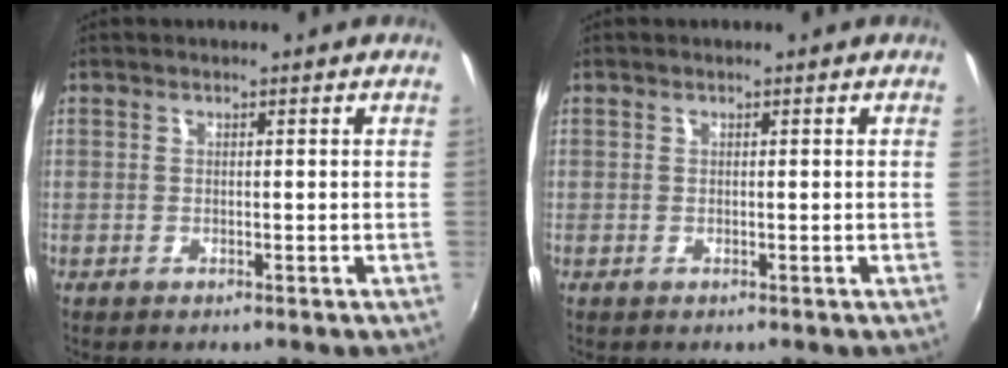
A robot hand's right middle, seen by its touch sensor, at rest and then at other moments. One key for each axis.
{"total": 0.0}